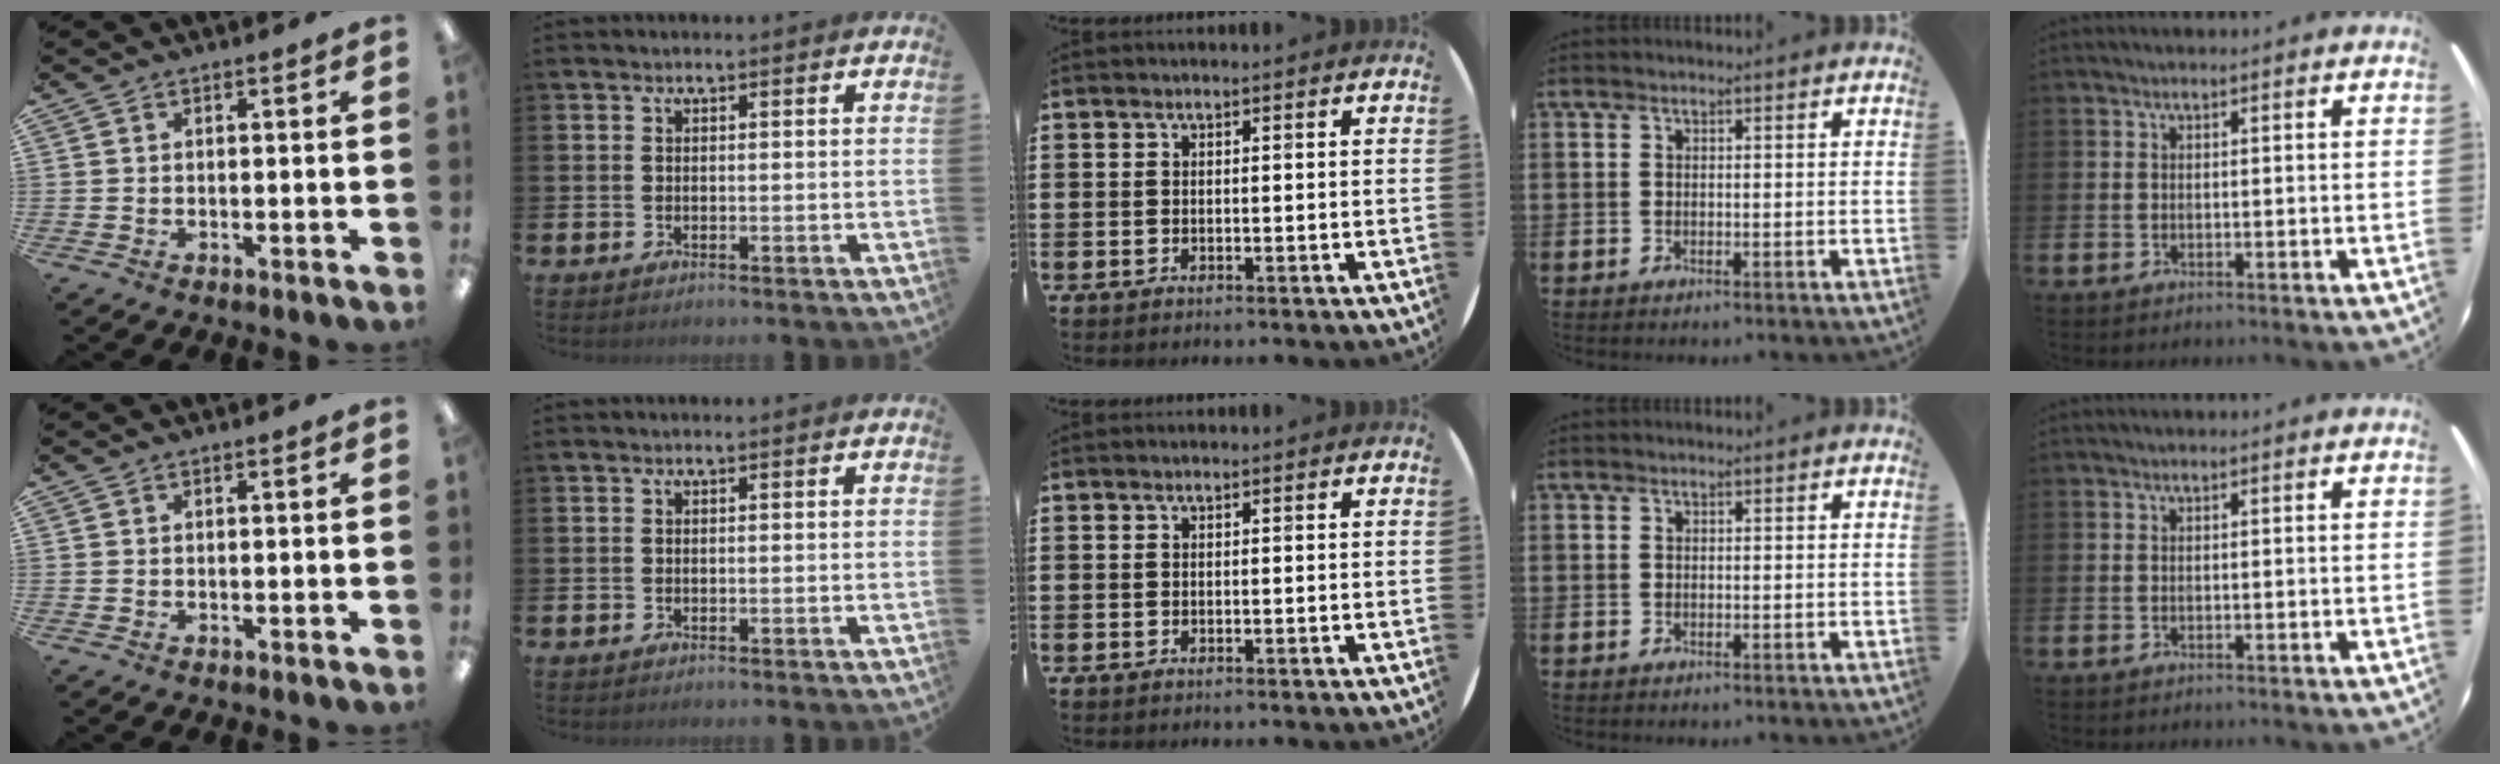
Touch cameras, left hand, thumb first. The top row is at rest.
{}